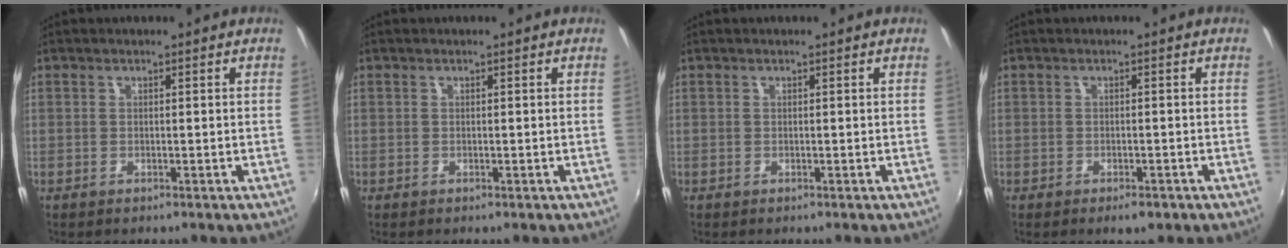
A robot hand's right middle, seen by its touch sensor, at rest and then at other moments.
{"total": 0.0}
{"total": 0.0}
{"total": 2.8, "force": [-1.8, 1.3, 1.7], "torque": [-0.032, -0.010, -0.025]}